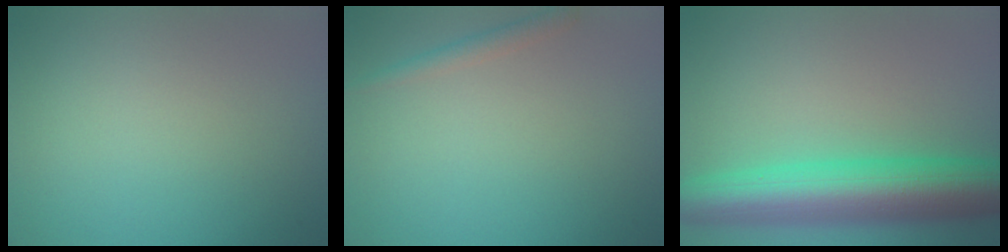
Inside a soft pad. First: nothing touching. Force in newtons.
{"total": 1.3, "press": 1.3, "slide": 0.1}
{"total": 9.1, "press": 9.1, "slide": 0.2}